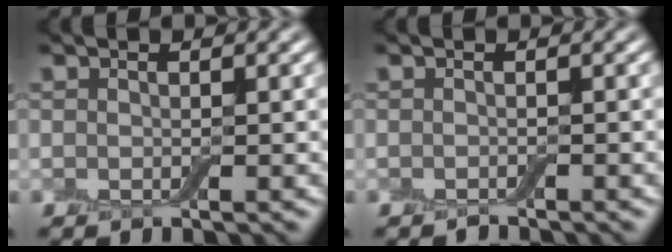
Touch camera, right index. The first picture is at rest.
{"total": 0.6, "force": [-0.6, 0.1, 0.2], "torque": [-0.002, 0.000, -0.011]}